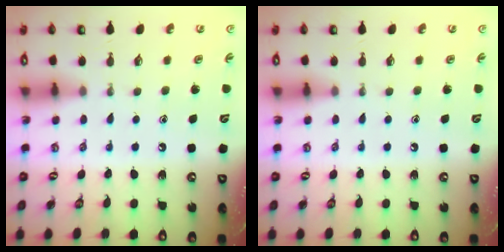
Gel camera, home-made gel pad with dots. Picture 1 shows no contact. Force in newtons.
{"total": 0.0}